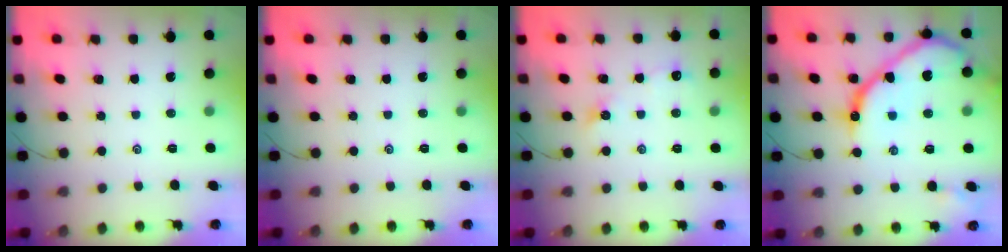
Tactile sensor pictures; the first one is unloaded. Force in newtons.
{"total": 0.0}
{"total": 5.2, "press": 5.1, "slide": 0.5}
{"total": 18.5, "press": 18.4, "slide": 1.8}